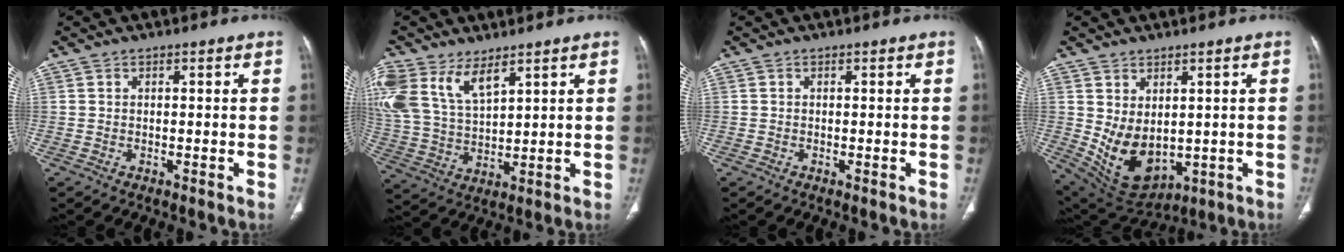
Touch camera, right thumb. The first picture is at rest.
{"total": 14.1, "force": [8.0, 7.3, 9.1], "torque": [-0.193, -0.015, 0.171]}
{"total": 0.0}
{"total": 10.9, "force": [0.3, 7.2, 8.2], "torque": [-0.127, -0.015, 0.044]}